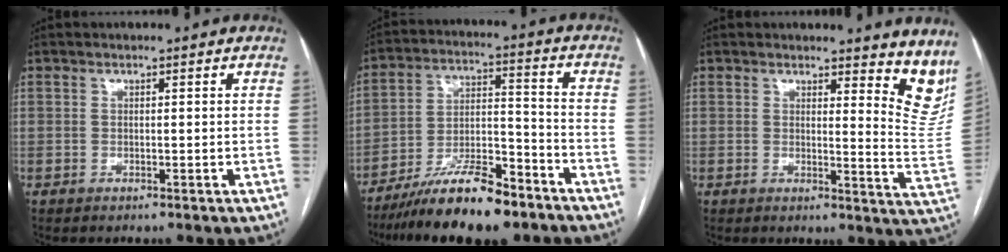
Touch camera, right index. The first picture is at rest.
{"total": 14.4, "force": [-11.0, 3.2, 8.8], "torque": [-0.151, 0.005, -0.189]}
{"total": 10.4, "force": [9.4, 2.3, 3.8], "torque": [-0.008, -0.062, 0.075]}